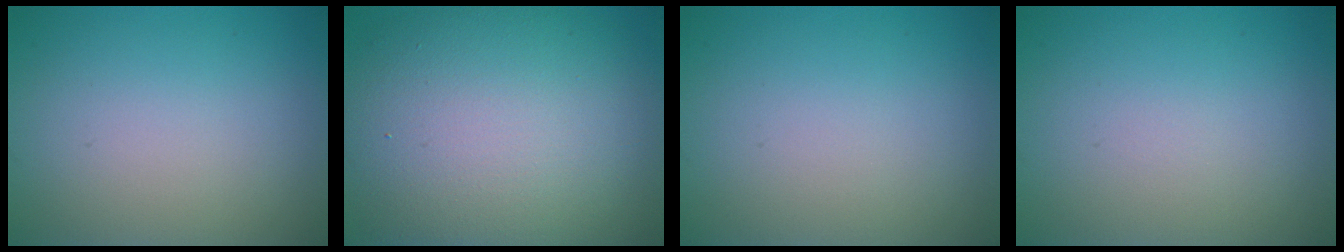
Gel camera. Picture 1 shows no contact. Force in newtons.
{"total": 14.1, "press": 14.1, "slide": 0.8}
{"total": 0.0}
{"total": 0.0}